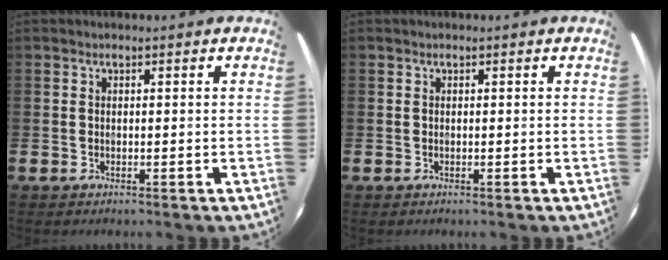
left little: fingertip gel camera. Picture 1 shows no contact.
{"total": 0.0}